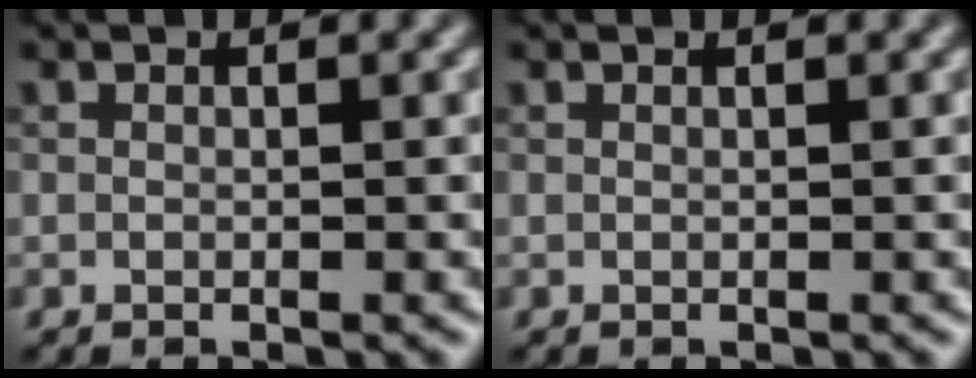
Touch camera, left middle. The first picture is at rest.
{"total": 0.6, "force": [0.5, 0.2, 0.3], "torque": [-0.001, 0.000, 0.001]}